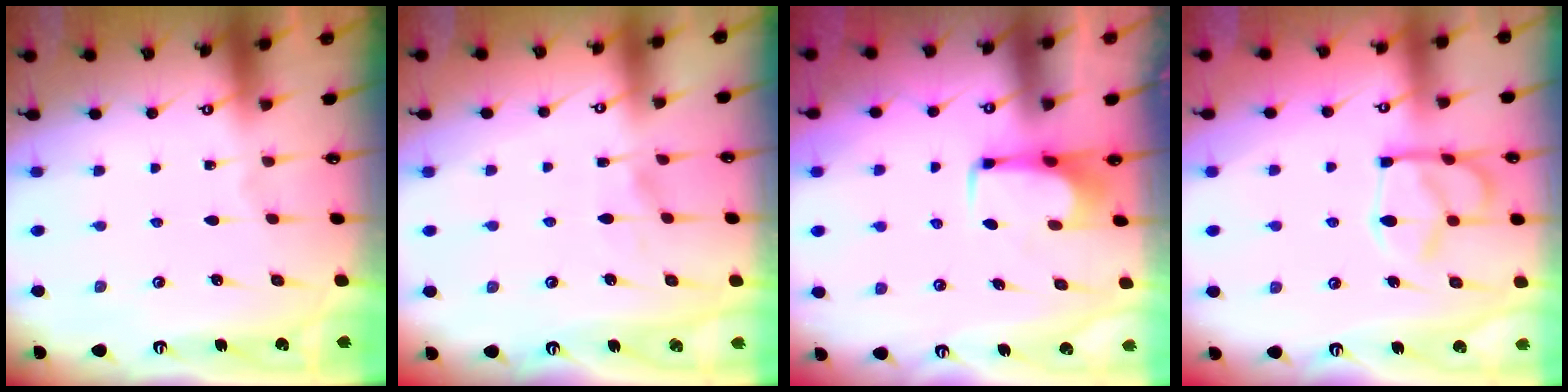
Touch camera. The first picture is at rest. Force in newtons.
{"total": 4.3, "press": 4.3, "slide": 0.5}
{"total": 1.6, "press": 1.5, "slide": 0.5}
{"total": 8.4, "press": 8.3, "slide": 1.3}